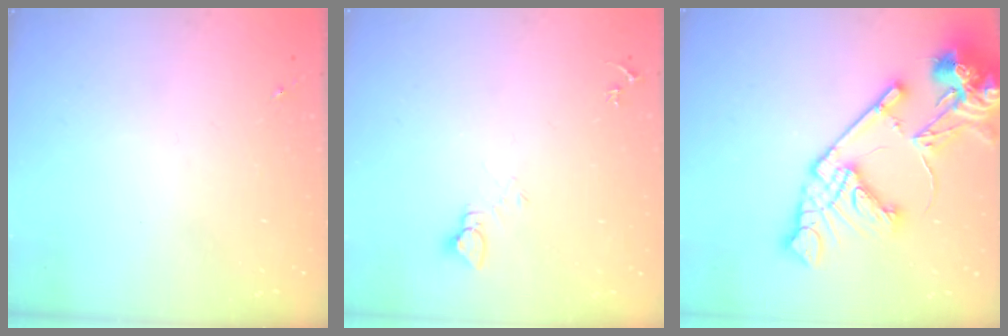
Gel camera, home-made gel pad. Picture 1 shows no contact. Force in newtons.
{"total": 4.0, "press": 4.0, "slide": 0.4}
{"total": 20.6, "press": 20.5, "slide": 2.7}